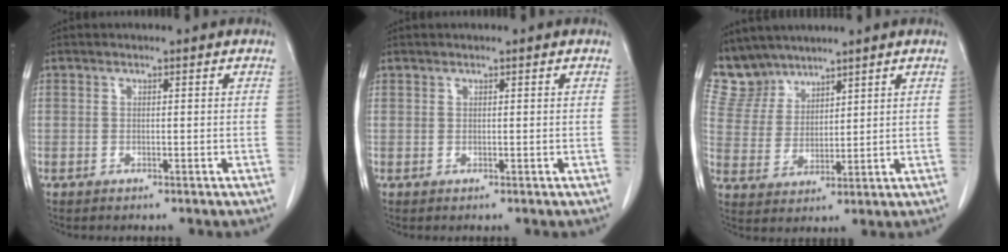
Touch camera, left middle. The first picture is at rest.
{"total": 0.0}
{"total": 6.7, "force": [6.2, 2.4, 0.0], "torque": [-0.011, 0.007, 0.142]}